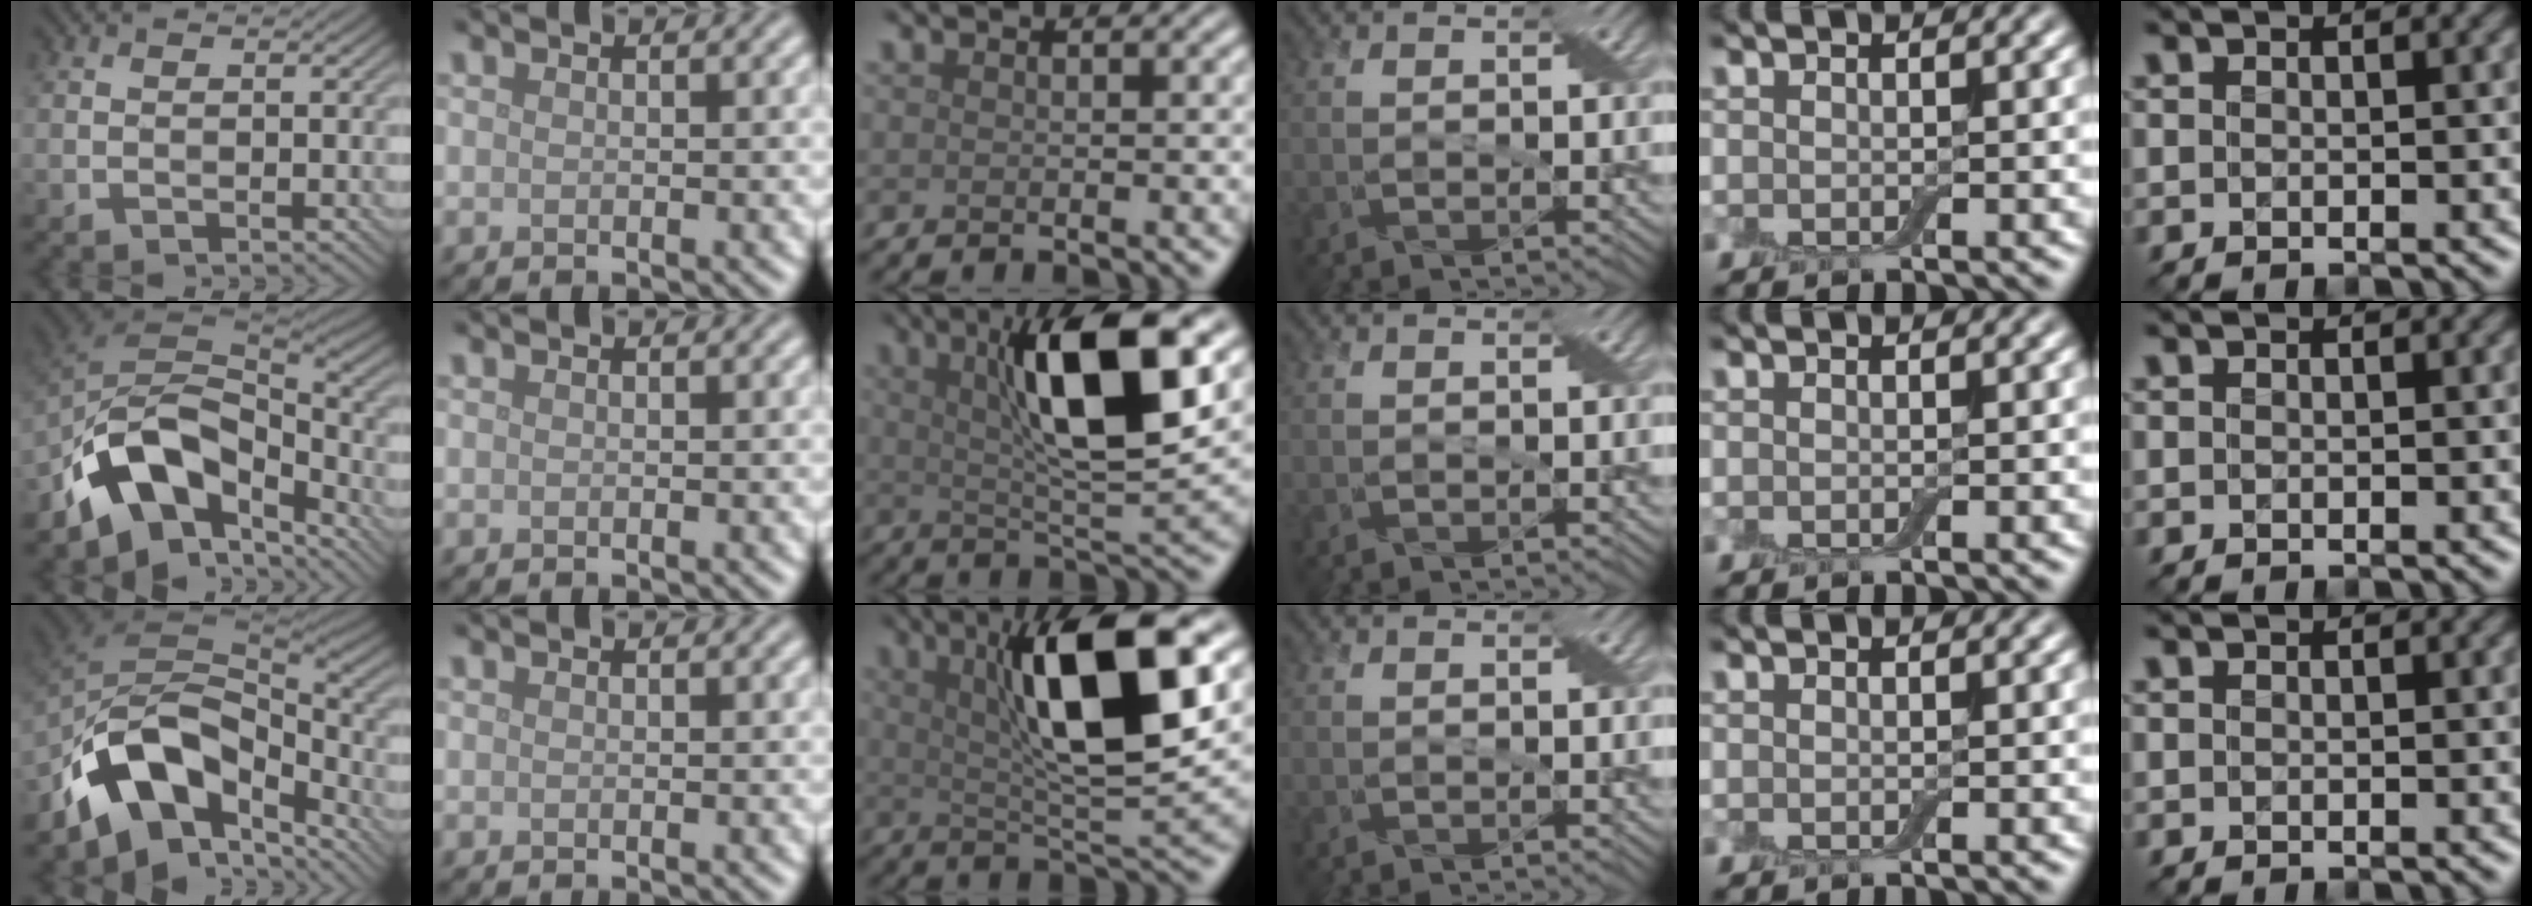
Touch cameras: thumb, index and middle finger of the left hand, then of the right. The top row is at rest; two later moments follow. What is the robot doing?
{"motion": "open", "object": "airpods case & airpods"}